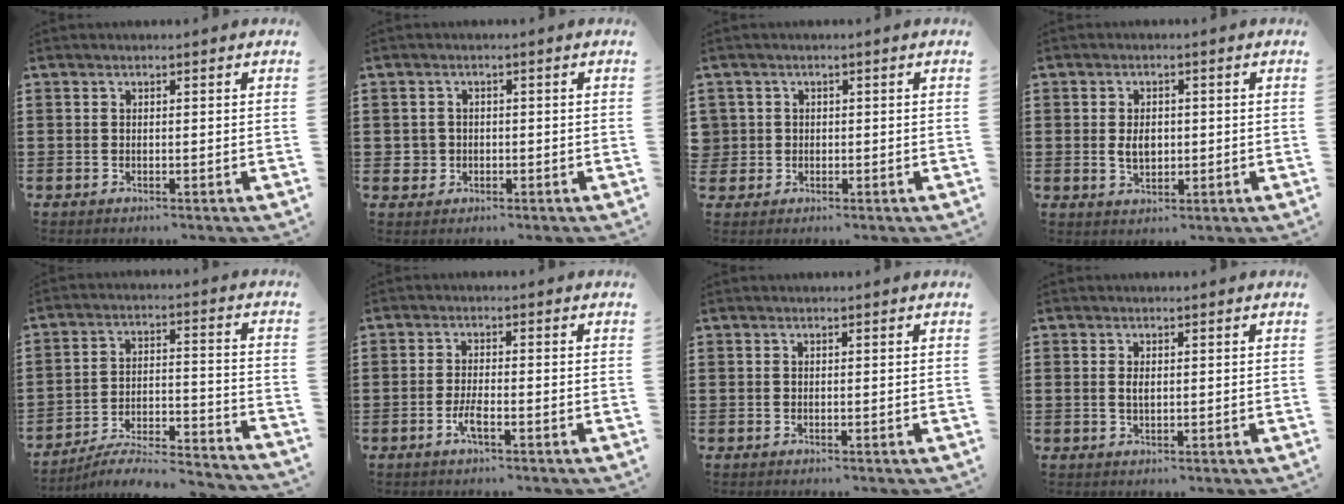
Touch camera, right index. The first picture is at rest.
{"total": 1.9, "force": [-0.4, 1.9, 0.3], "torque": [-0.012, 0.005, -0.011]}
{"total": 1.8, "force": [-0.1, 1.8, 0.1], "torque": [-0.010, 0.007, -0.004]}
{"total": 3.1, "force": [0.0, 2.1, 2.3], "torque": [-0.040, 0.003, -0.002]}
{"total": 6.1, "force": [-5.6, 0.7, 2.2], "torque": [-0.040, -0.004, -0.111]}
{"total": 2.8, "force": [-1.3, 0.4, 2.4], "torque": [-0.056, -0.006, -0.027]}
{"total": 0.0}
{"total": 1.5, "force": [0.3, 0.7, 1.3], "torque": [-0.028, 0.005, 0.003]}